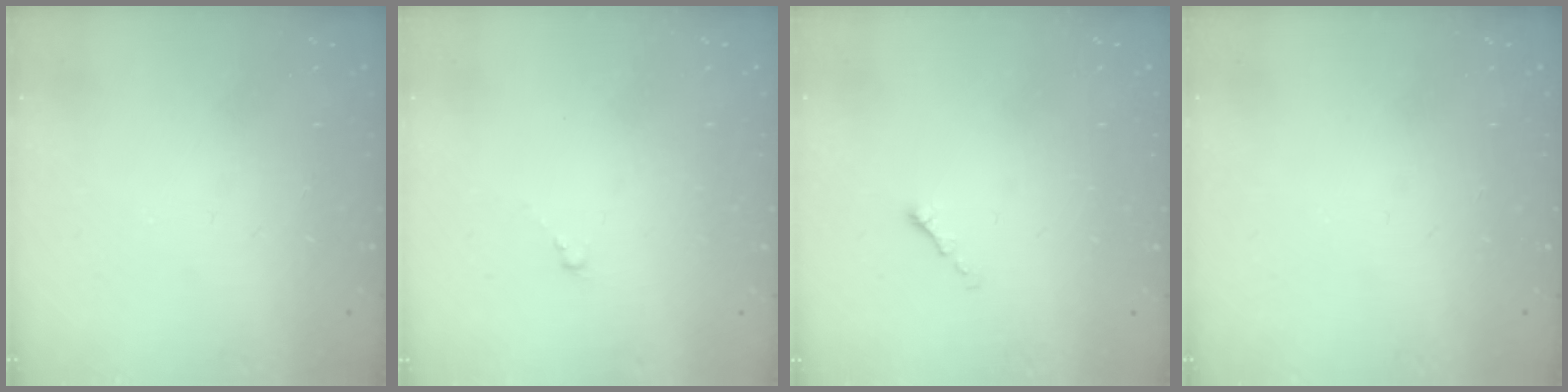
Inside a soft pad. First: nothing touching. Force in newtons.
{"total": 0.0}
{"total": 0.6, "press": 0.5, "slide": 0.2}
{"total": 0.0}